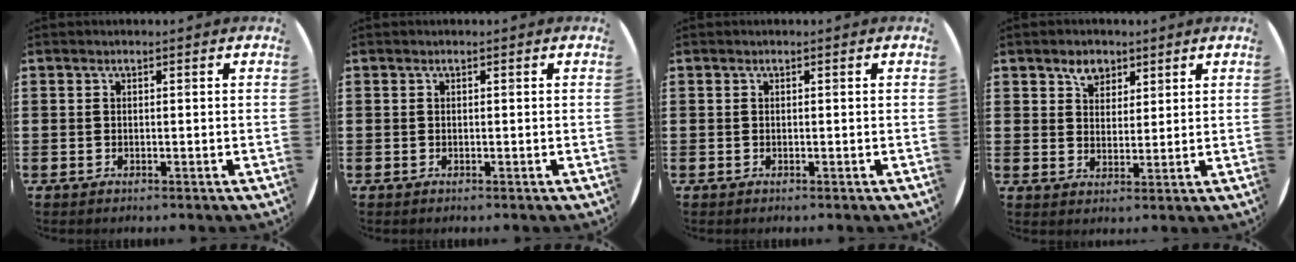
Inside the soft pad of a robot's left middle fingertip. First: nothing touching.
{"total": 0.0}
{"total": 0.0}
{"total": 3.4, "force": [2.6, 2.1, 0.9], "torque": [-0.015, 0.001, 0.047]}